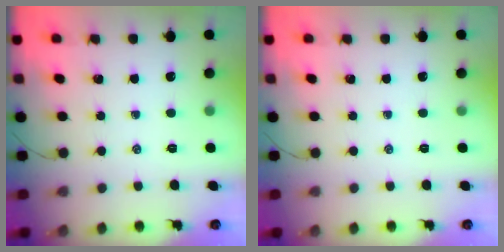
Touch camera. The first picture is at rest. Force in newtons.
{"total": 0.0}